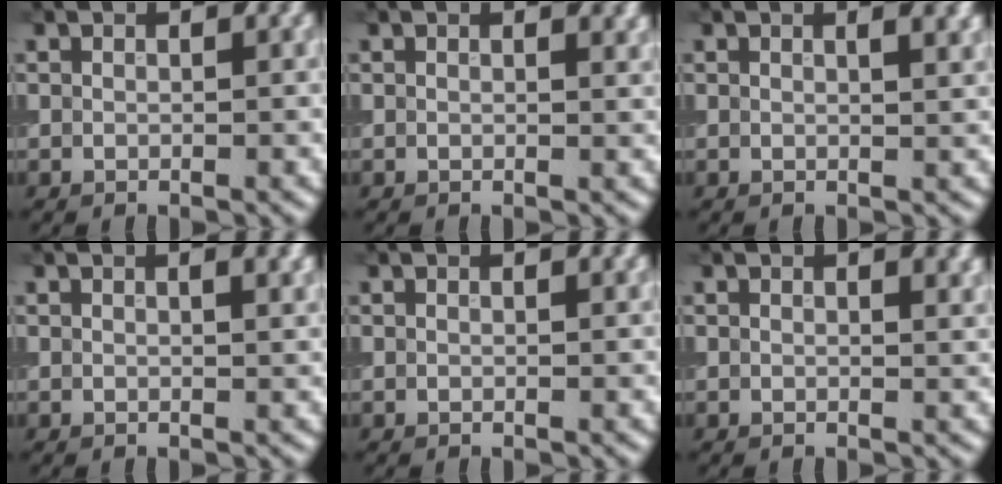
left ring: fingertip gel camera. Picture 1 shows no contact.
{"total": 1.1, "force": [0.6, 0.5, 0.8], "torque": [-0.009, -0.002, 0.011]}
{"total": 1.6, "force": [0.9, 0.6, 1.2], "torque": [-0.015, 0.000, 0.018]}
{"total": 1.1, "force": [0.6, 0.3, 0.9], "torque": [-0.010, -0.001, 0.015]}
{"total": 0.0}
{"total": 1.5, "force": [0.7, 0.7, 1.2], "torque": [-0.012, -0.001, 0.013]}